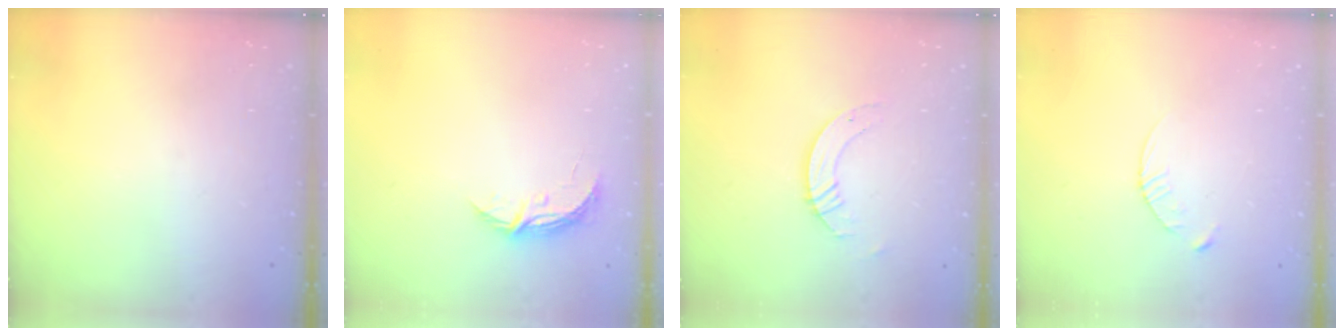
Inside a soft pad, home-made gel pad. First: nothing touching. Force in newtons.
{"total": 4.6, "press": 4.6, "slide": 0.4}
{"total": 3.9, "press": 3.9, "slide": 0.4}
{"total": 3.4, "press": 3.4, "slide": 0.4}